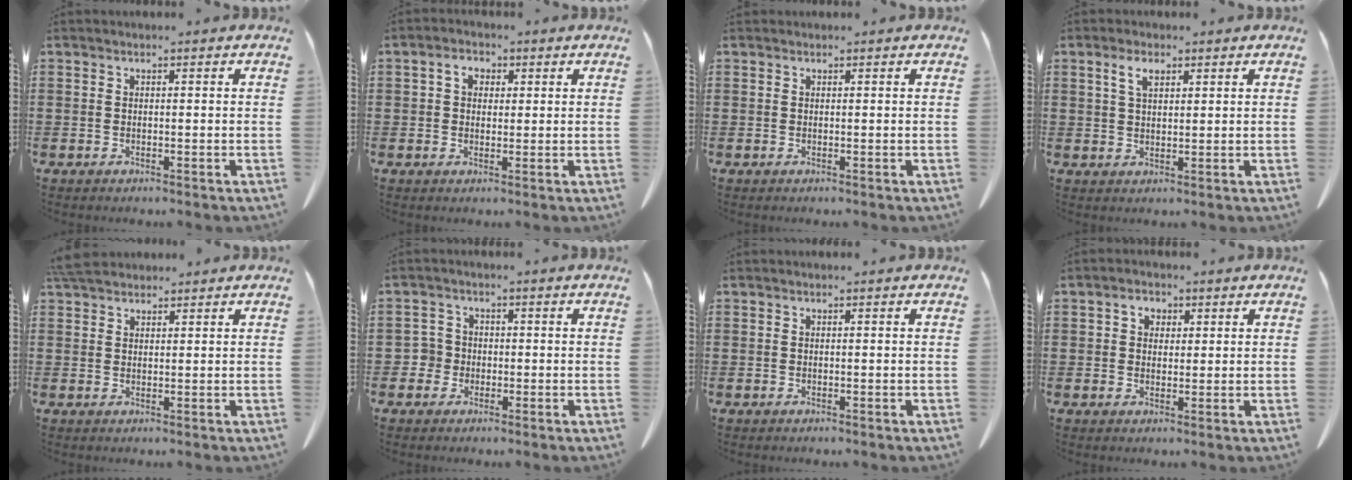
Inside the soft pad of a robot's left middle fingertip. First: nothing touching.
{"total": 2.8, "force": [1.0, 2.0, 1.7], "torque": [-0.033, 0.008, 0.014]}
{"total": 0.0}
{"total": 3.2, "force": [1.8, 1.2, 2.3], "torque": [-0.051, 0.006, 0.032]}
{"total": 3.6, "force": [3.3, 0.9, 1.2], "torque": [-0.032, 0.001, 0.064]}
{"total": 2.7, "force": [-0.8, 2.5, 0.5], "torque": [-0.030, 0.001, -0.023]}
{"total": 0.0}
{"total": 2.5, "force": [1.0, 1.9, 1.3], "torque": [-0.032, 0.011, 0.016]}